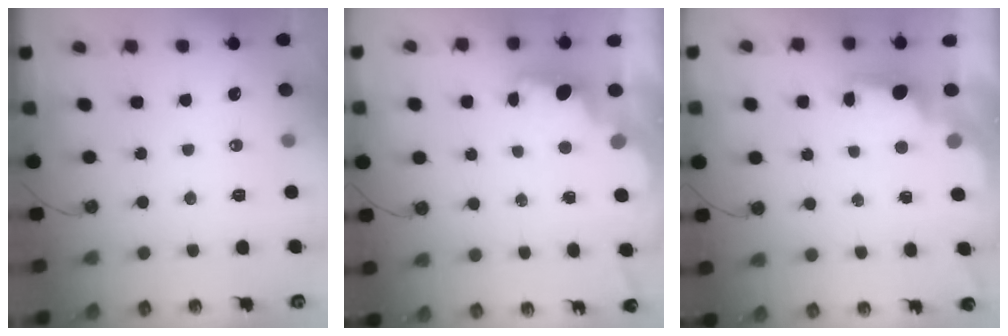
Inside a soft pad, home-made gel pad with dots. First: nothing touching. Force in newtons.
{"total": 3.5, "press": 3.4, "slide": 0.8}
{"total": 2.0, "press": 1.9, "slide": 0.8}